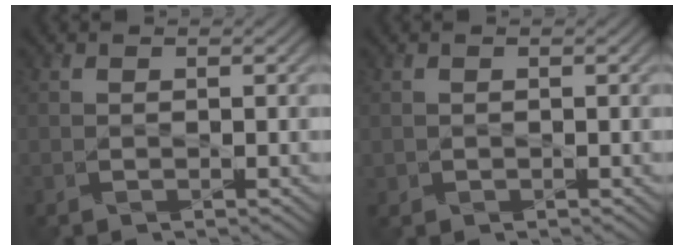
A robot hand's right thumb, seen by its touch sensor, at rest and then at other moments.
{"total": 0.7, "force": [-0.1, 0.6, 0.0], "torque": [0.000, -0.007, -0.001]}